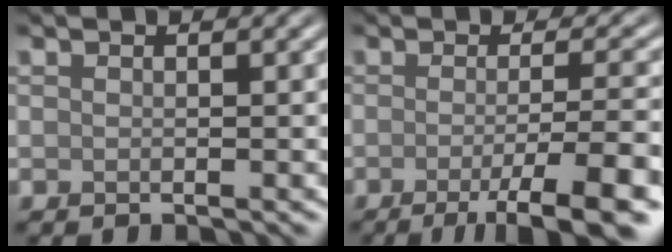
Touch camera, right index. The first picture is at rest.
{"total": 7.9, "force": [-3.5, 1.6, 6.9], "torque": [-0.087, -0.008, -0.052]}